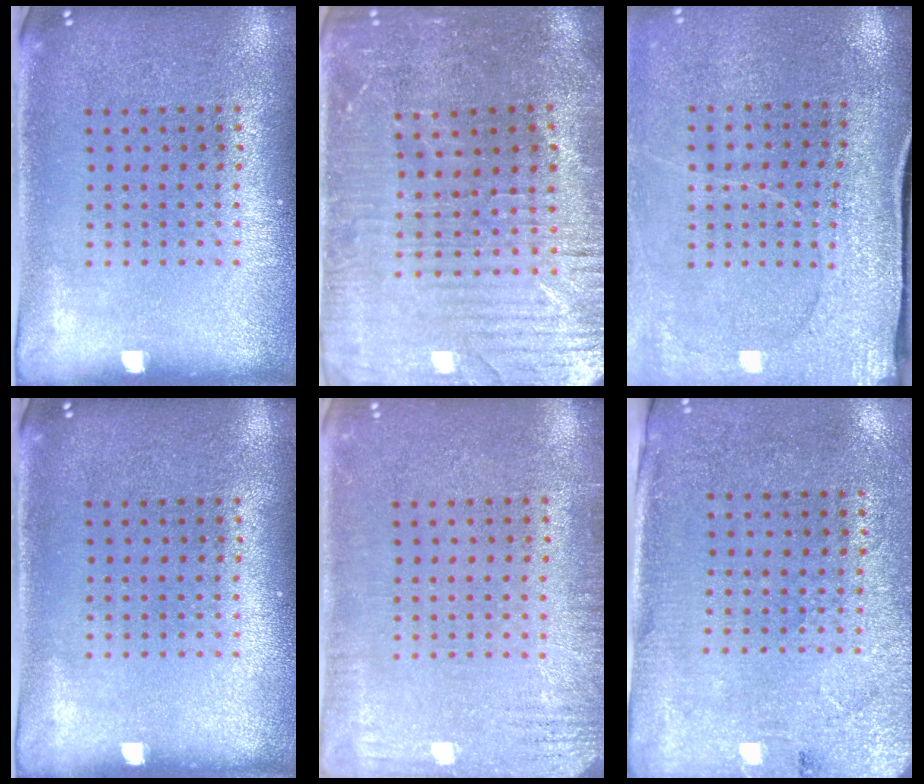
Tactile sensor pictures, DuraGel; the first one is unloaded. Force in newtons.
{"total": 2.7, "press": 2.6, "slide": 0.6}
{"total": 2.9, "press": 2.8, "slide": 0.7}
{"total": 0.0}
{"total": 2.5, "press": 2.5, "slide": 0.4}
{"total": 2.7, "press": 2.3, "slide": 1.4}